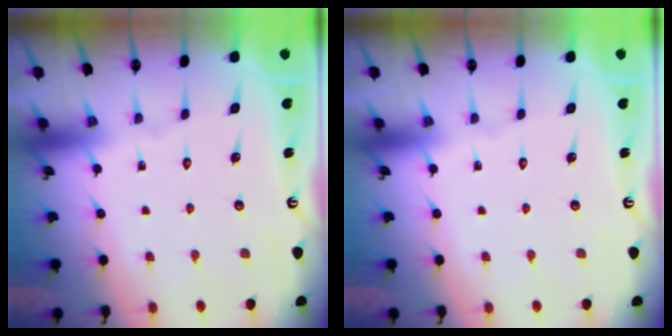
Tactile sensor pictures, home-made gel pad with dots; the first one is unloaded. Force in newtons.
{"total": 0.0}